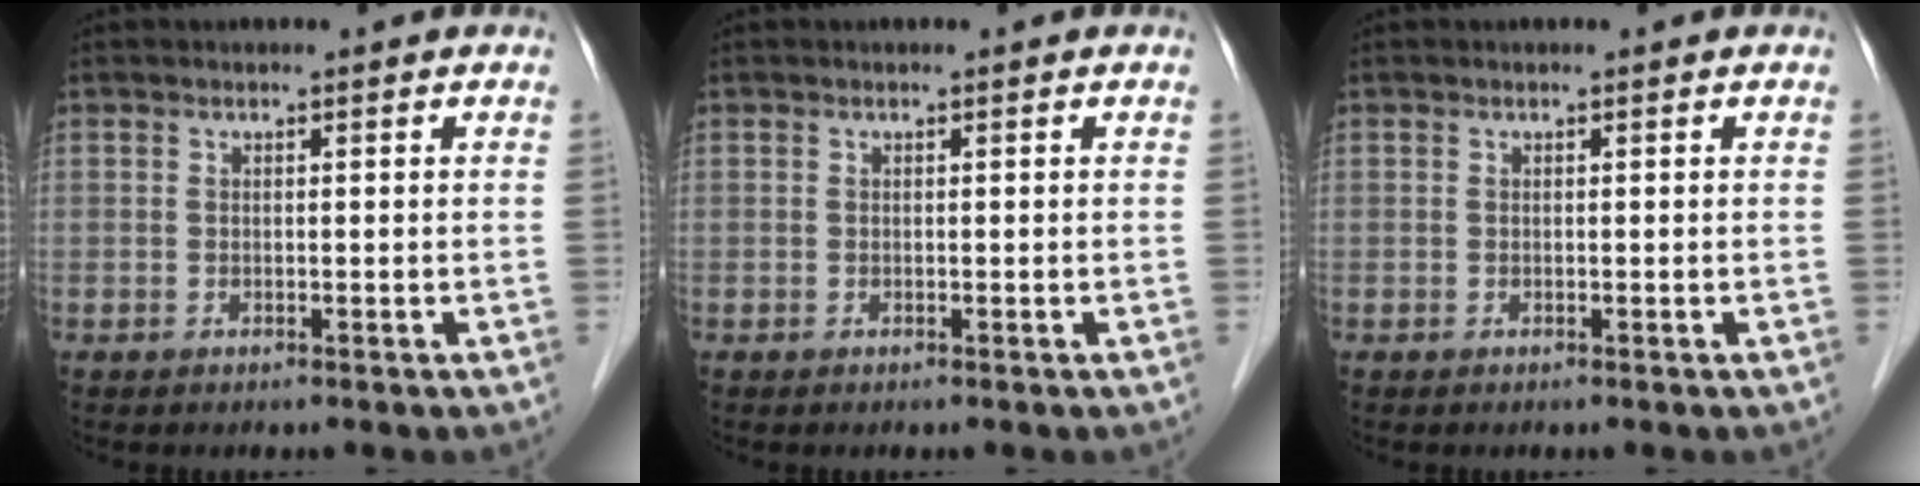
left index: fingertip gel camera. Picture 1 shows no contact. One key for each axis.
{"total": 0.0}
{"total": 0.0}